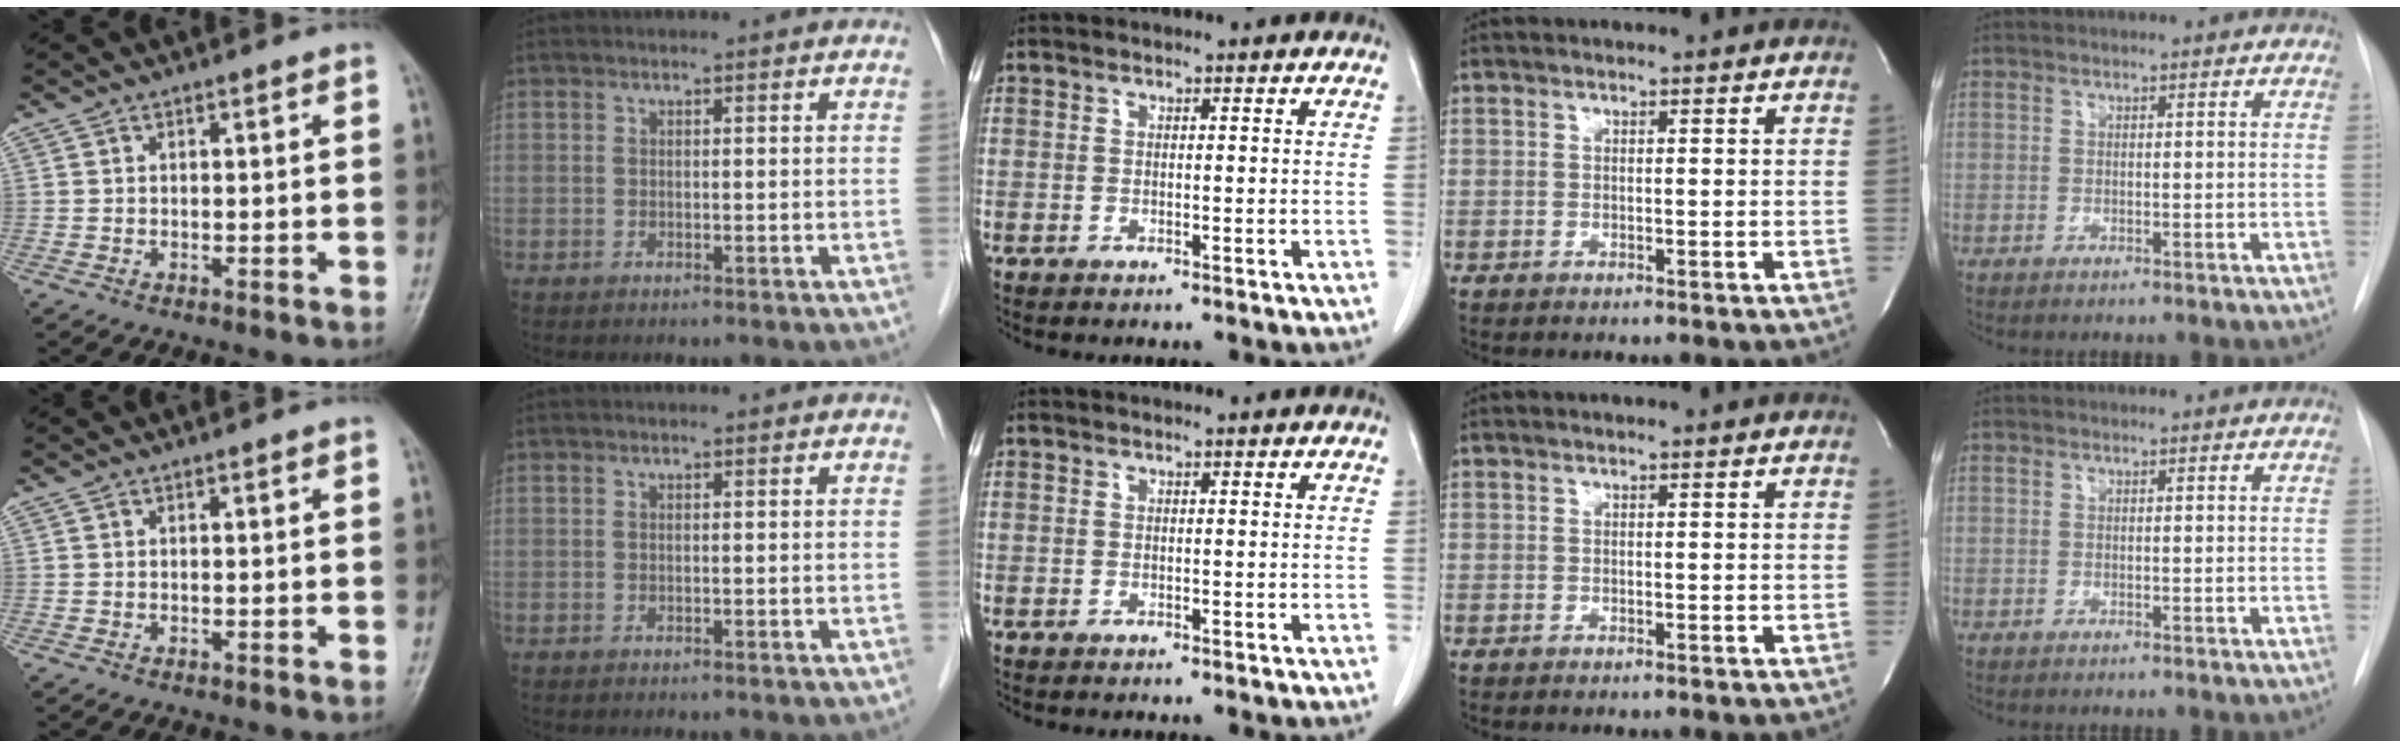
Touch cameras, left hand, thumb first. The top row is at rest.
{}